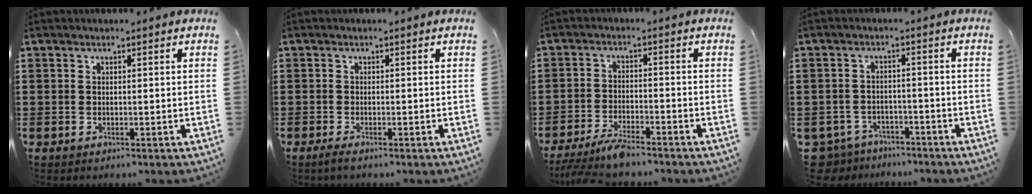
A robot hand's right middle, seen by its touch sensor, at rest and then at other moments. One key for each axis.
{"total": 0.8, "fx": -0.5, "fy": 0.0, "fz": 0.6, "tx": -0.012, "ty": -0.007, "tz": -0.008}
{"total": 4.7, "fx": -4.1, "fy": 0.4, "fz": 2.2, "tx": -0.058, "ty": -0.014, "tz": -0.083}
{"total": 3.5, "fx": -3.4, "fy": 0.8, "fz": 0.1, "tx": -0.026, "ty": -0.004, "tz": -0.076}